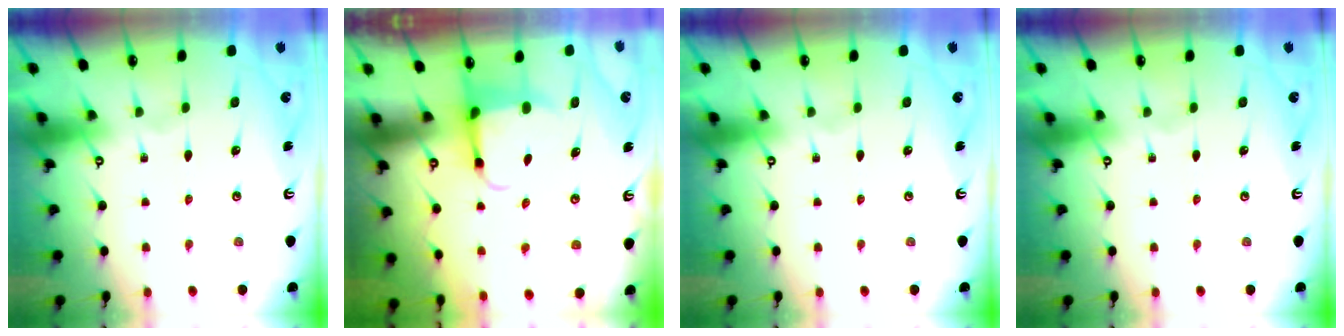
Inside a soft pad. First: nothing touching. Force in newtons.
{"total": 4.0, "press": 3.8, "slide": 1.1}
{"total": 0.0}
{"total": 0.0}